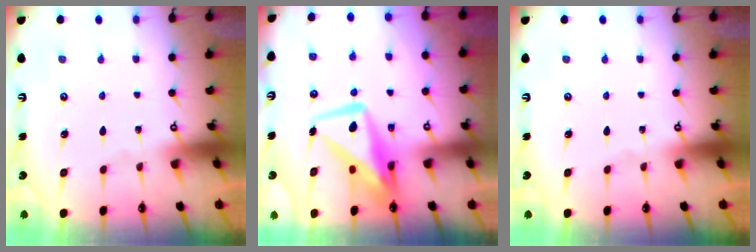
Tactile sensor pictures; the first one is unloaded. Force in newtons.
{"total": 9.8, "press": 9.7, "slide": 1.3}
{"total": 0.0}